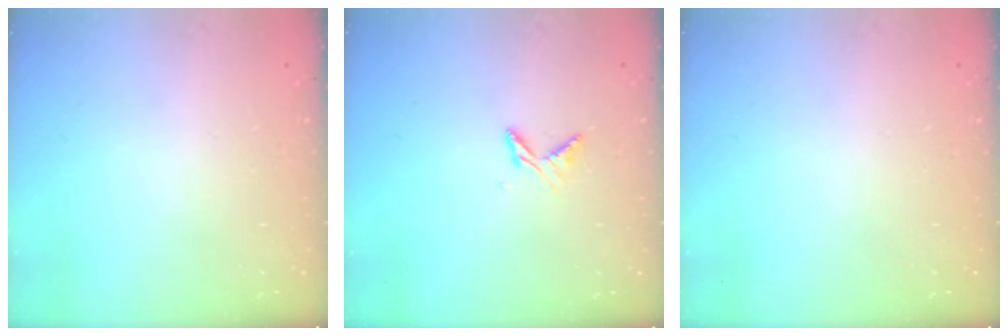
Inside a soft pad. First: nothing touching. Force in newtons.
{"total": 4.8, "press": 4.8, "slide": 0.5}
{"total": 0.0}